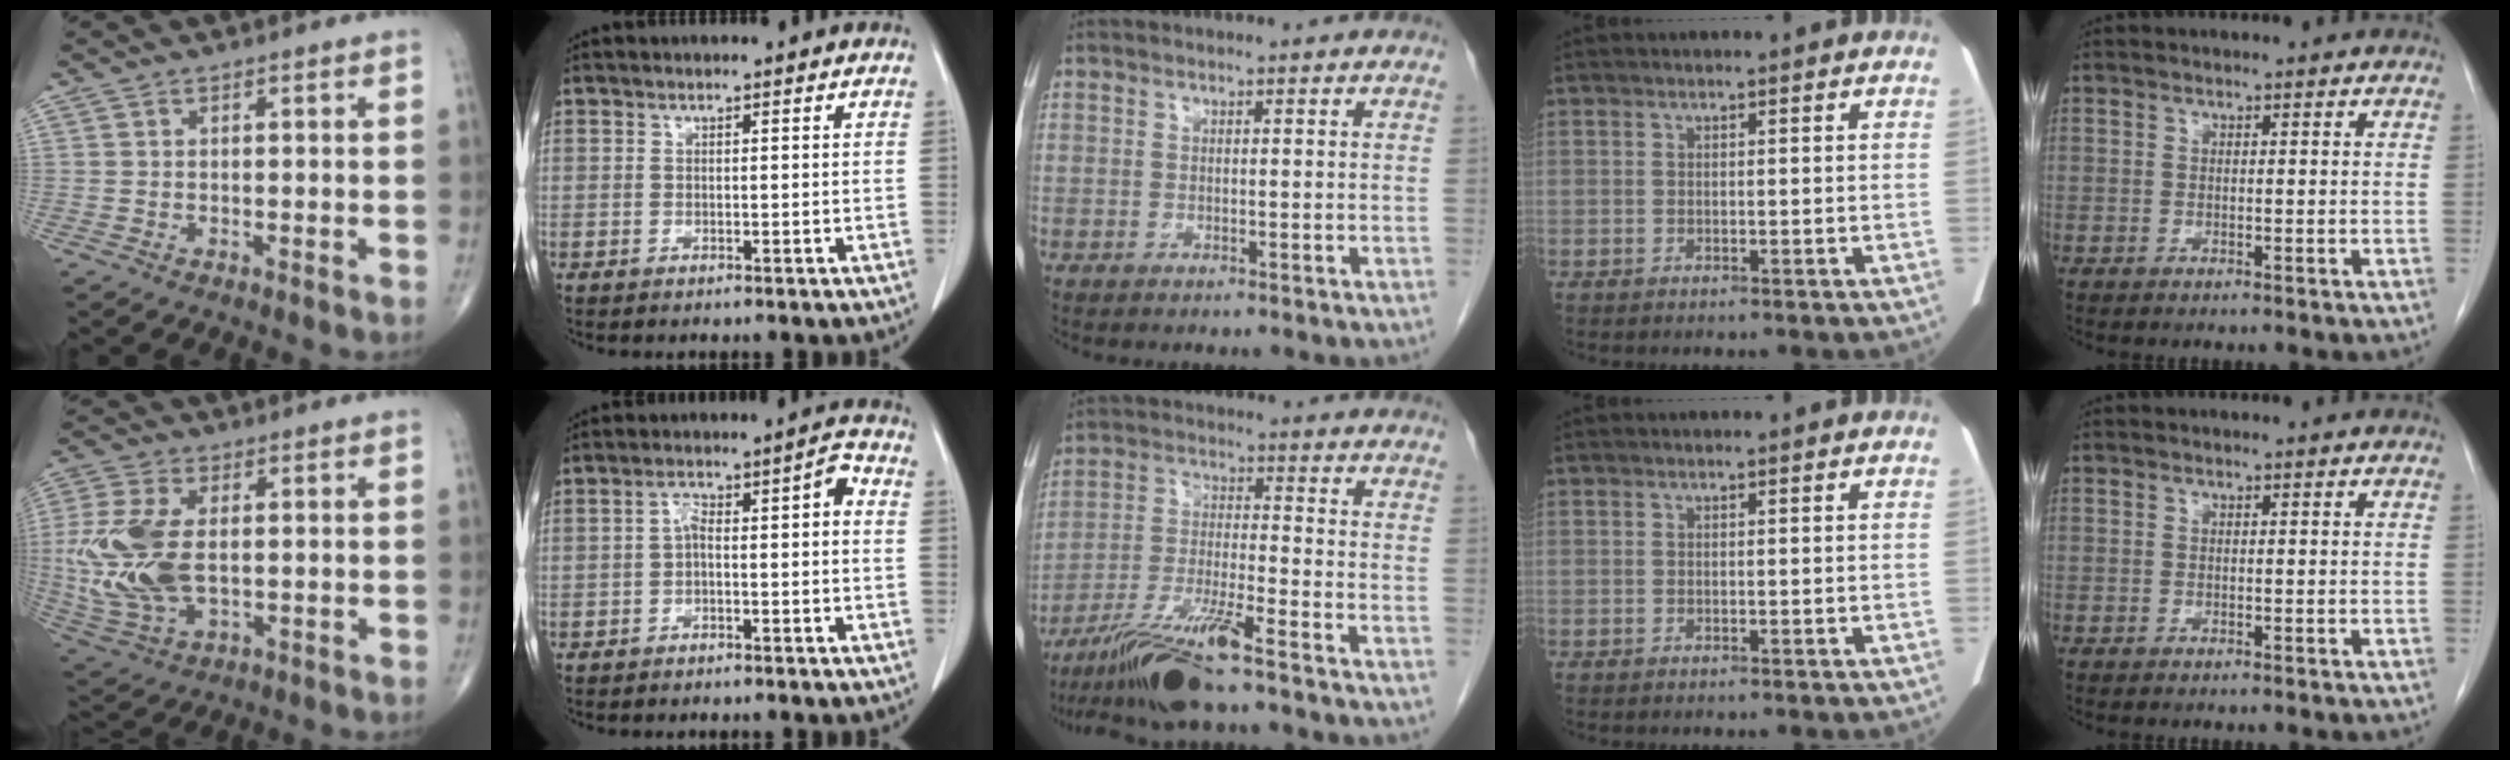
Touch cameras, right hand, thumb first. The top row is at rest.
{"thumb": {"total": 16.4, "force": [0.1, 9.3, 13.5], "torque": [-0.317, -0.010, 0.010]}, "index": {"total": 5.3, "force": [-0.8, 1.6, 5.0], "torque": [-0.077, 0.035, -0.012]}, "middle": {"total": 10.5, "force": [-8.0, -0.3, 6.9], "torque": [-0.135, -0.027, -0.146]}}